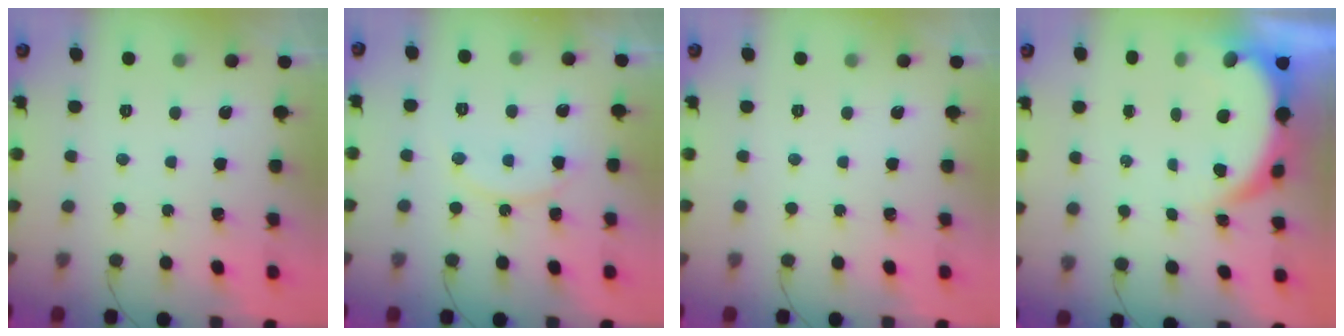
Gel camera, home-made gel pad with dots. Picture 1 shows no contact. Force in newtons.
{"total": 10.6, "press": 10.6, "slide": 0.8}
{"total": 0.0}
{"total": 5.7, "press": 5.6, "slide": 0.9}